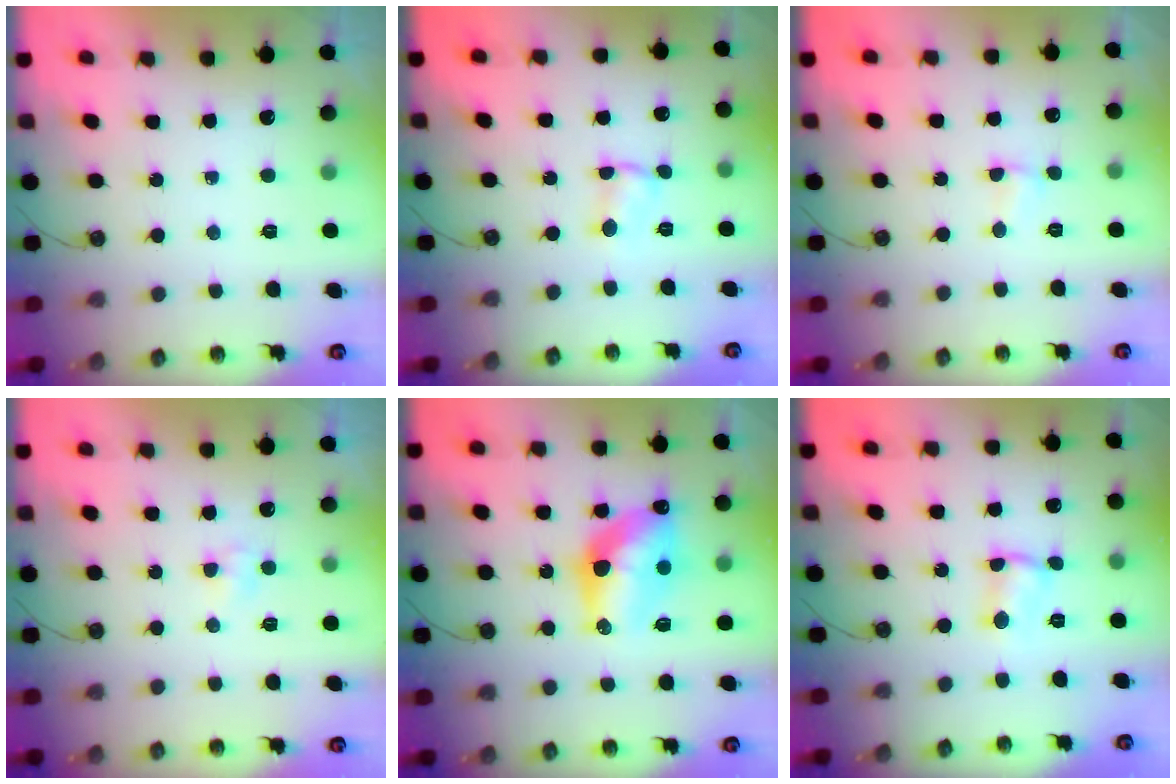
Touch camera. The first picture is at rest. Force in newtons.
{"total": 1.8, "press": 1.8, "slide": 0.3}
{"total": 1.3, "press": 1.2, "slide": 0.4}
{"total": 3.1, "press": 3.0, "slide": 0.4}
{"total": 13.3, "press": 13.3, "slide": 0.8}
{"total": 2.2, "press": 2.2, "slide": 0.1}